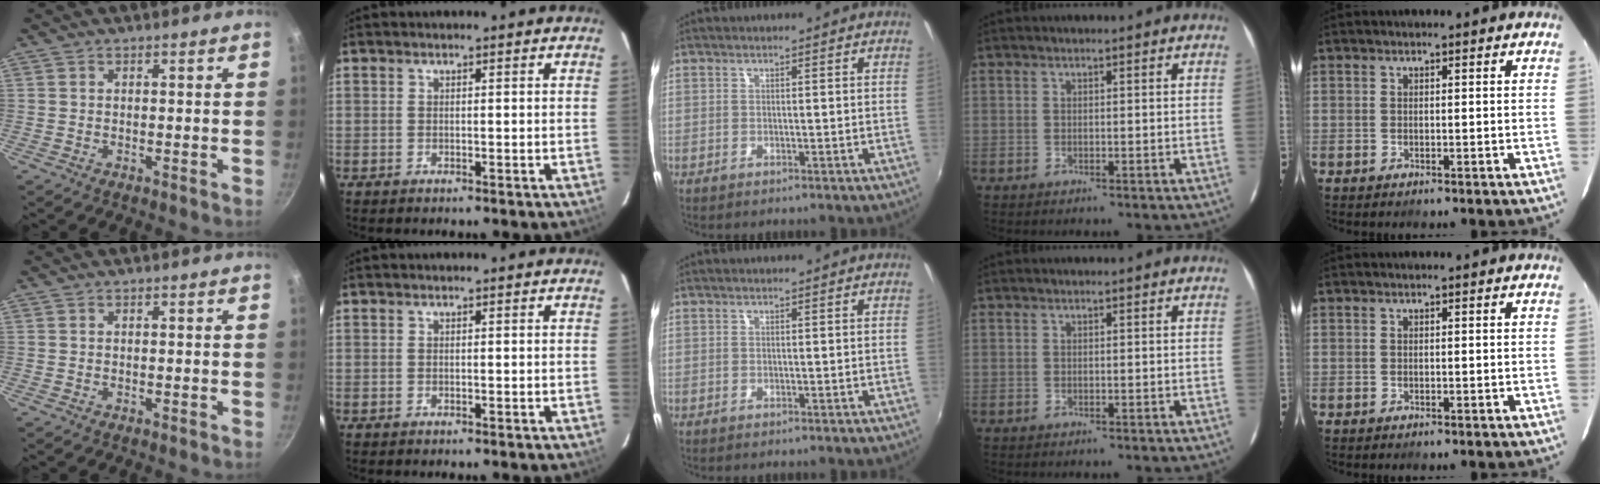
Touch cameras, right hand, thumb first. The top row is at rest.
{}